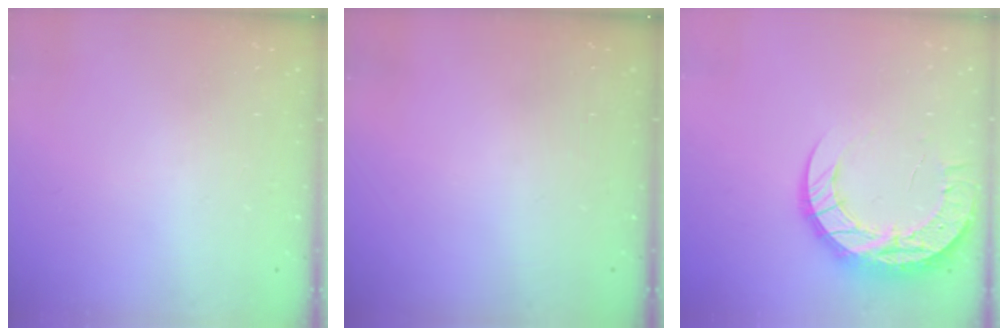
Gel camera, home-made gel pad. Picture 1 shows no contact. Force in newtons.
{"total": 0.0}
{"total": 15.4, "press": 15.4, "slide": 1.1}